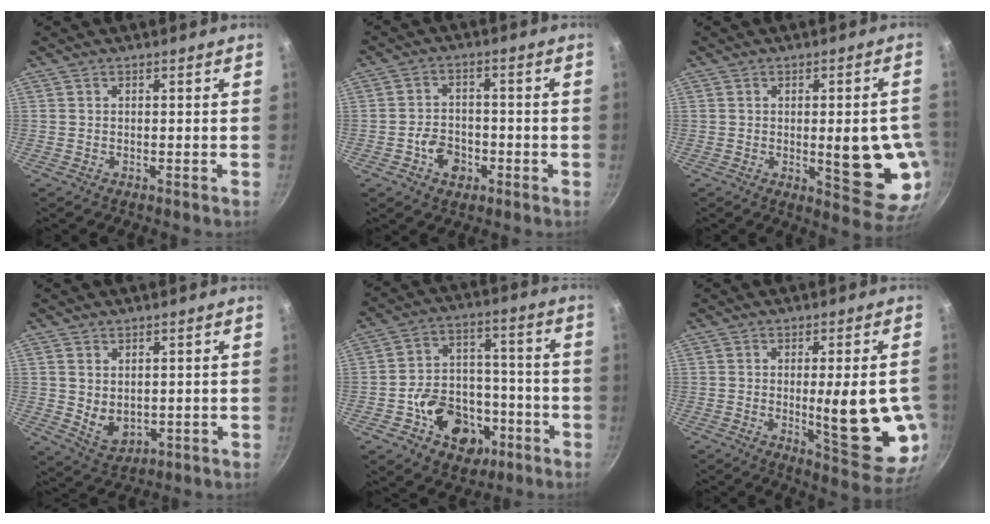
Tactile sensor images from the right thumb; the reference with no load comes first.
{"total": 6.1, "force": [-2.4, 4.5, 3.3], "torque": [-0.039, 0.021, -0.045]}
{"total": 14.3, "force": [-1.6, 4.9, 13.3], "torque": [-0.135, -0.008, -0.014]}
{"total": 5.8, "force": [1.0, 4.2, 3.9], "torque": [-0.056, -0.019, 0.031]}
{"total": 16.2, "force": [-6.2, 12.2, 8.5], "torque": [-0.093, 0.053, -0.087]}
{"total": 16.2, "force": [-1.3, 4.5, 15.5], "torque": [-0.182, -0.021, -0.008]}